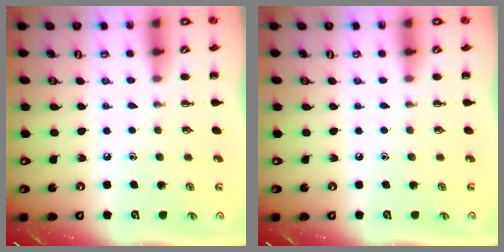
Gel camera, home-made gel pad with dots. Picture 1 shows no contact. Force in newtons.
{"total": 0.0}